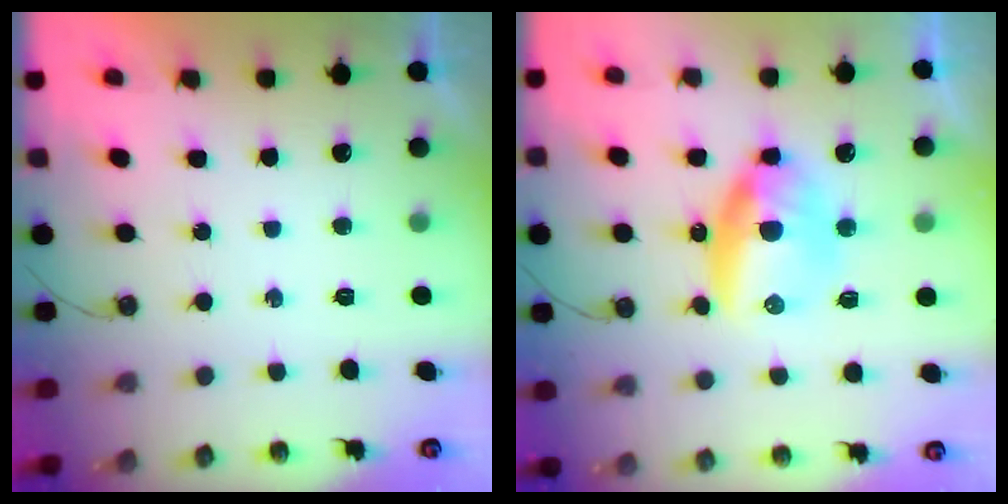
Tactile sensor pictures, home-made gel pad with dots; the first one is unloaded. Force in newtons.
{"total": 9.6, "press": 9.5, "slide": 0.9}